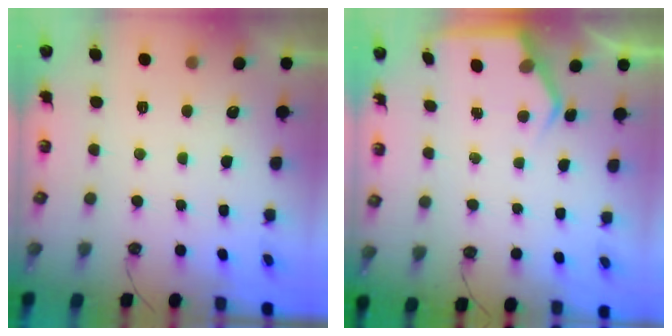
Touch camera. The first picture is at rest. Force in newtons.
{"total": 5.1, "press": 5.1, "slide": 0.2}